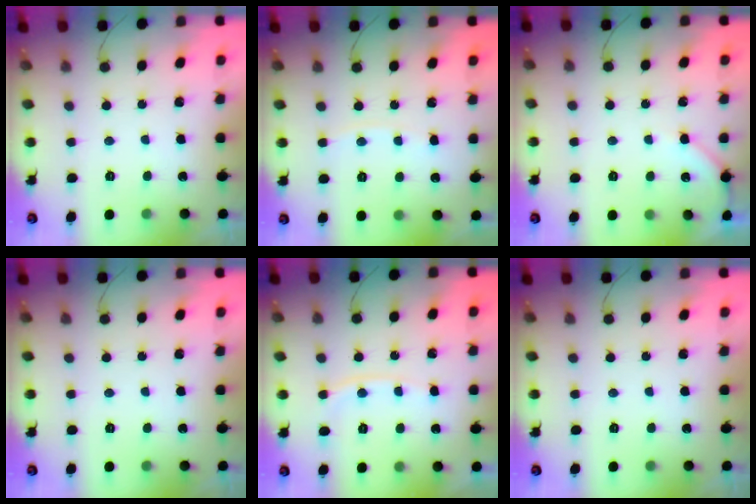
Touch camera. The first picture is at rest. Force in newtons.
{"total": 3.2, "press": 3.2, "slide": 0.4}
{"total": 3.7, "press": 3.7, "slide": 0.5}
{"total": 0.0}
{"total": 6.2, "press": 6.1, "slide": 1.0}
{"total": 0.0}